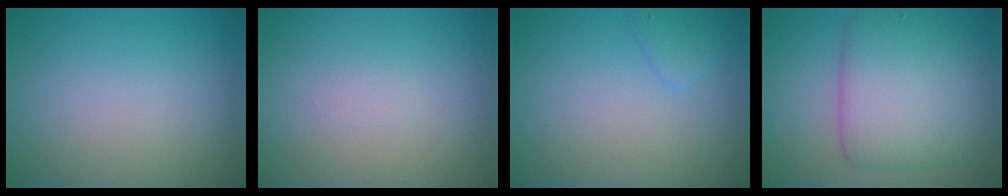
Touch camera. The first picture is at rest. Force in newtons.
{"total": 0.5, "press": 0.5, "slide": 0.0}
{"total": 1.1, "press": 1.1, "slide": 0.0}
{"total": 6.9, "press": 6.8, "slide": 0.3}